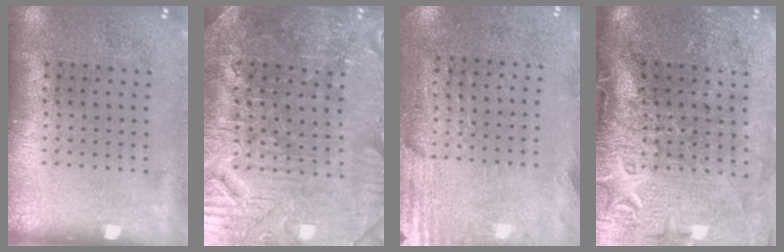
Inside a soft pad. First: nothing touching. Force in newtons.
{"total": 3.5, "press": 3.5, "slide": 0.5}
{"total": 2.8, "press": 2.5, "slide": 1.4}
{"total": 4.4, "press": 3.7, "slide": 2.5}